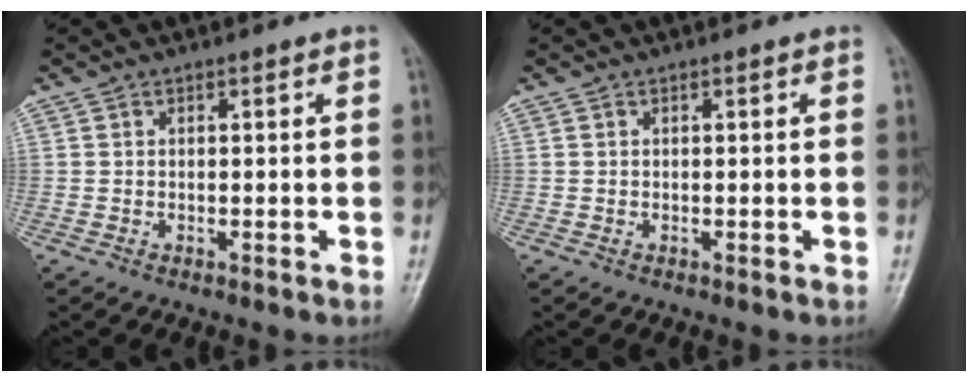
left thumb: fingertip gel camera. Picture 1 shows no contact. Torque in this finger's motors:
{"motor_torque": [0.00, 0.00, -0.03, -0.03, 0.00]}